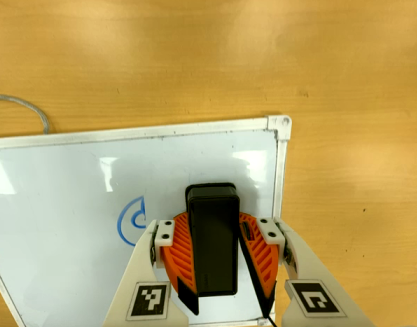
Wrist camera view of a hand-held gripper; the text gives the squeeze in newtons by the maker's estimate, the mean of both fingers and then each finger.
{"total": 13.4, "left": 15.2, "right": 11.6}